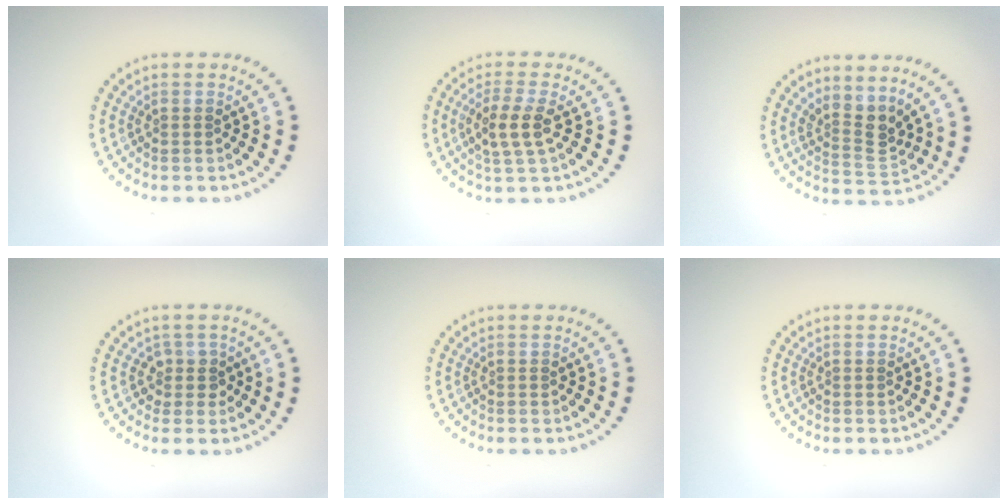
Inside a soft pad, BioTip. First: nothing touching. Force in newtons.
{"total": 3.0, "press": 2.8, "slide": 1.2}
{"total": 3.0, "press": 2.1, "slide": 2.1}
{"total": 1.7, "press": 1.3, "slide": 1.0}
{"total": 0.0}
{"total": 0.0}